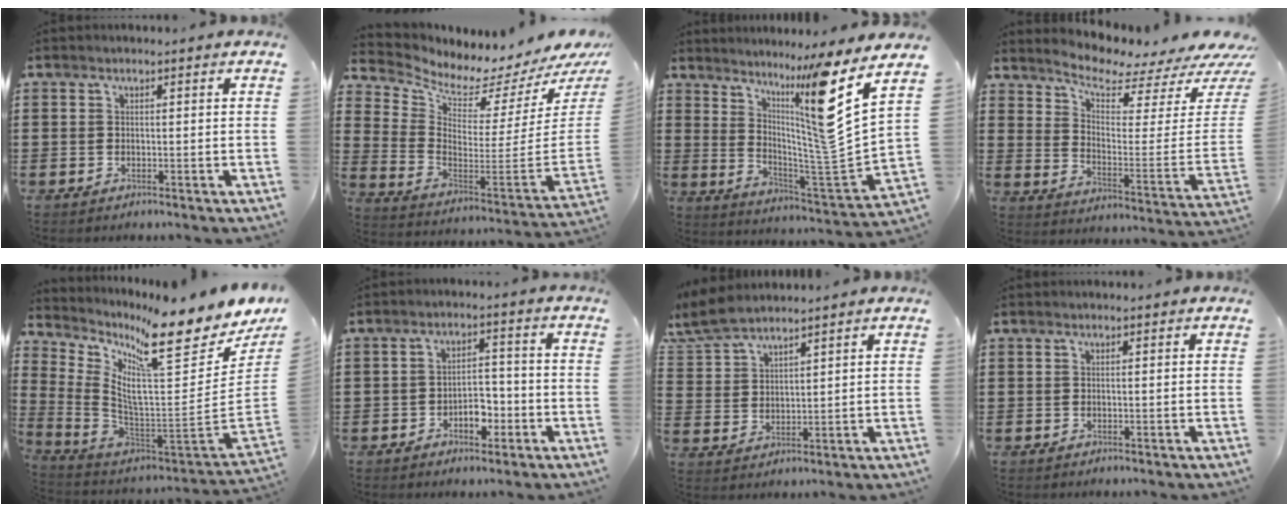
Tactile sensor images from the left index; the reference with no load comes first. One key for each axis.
{"total": 2.4, "fx": 2.2, "fy": 0.2, "fz": 0.9, "tx": -0.034, "ty": -0.061, "tz": 0.024}
{"total": 12.0, "fx": 6.4, "fy": -1.4, "fz": 10.1, "tx": -0.180, "ty": -0.075, "tz": 0.080}
{"total": 5.8, "fx": 5.3, "fy": 1.0, "fz": 2.2, "tx": -0.066, "ty": -0.048, "tz": 0.086}
{"total": 13.0, "fx": 8.2, "fy": 1.7, "fz": 9.9, "tx": -0.199, "ty": -0.075, "tz": 0.128}
{"total": 4.3, "fx": -2.3, "fy": 2.5, "fz": 2.7, "tx": -0.041, "ty": 0.004, "tz": -0.046}
{"total": 5.8, "fx": 5.3, "fy": 1.1, "fz": 2.0, "tx": -0.059, "ty": -0.014, "tz": 0.099}
{"total": 0.0}